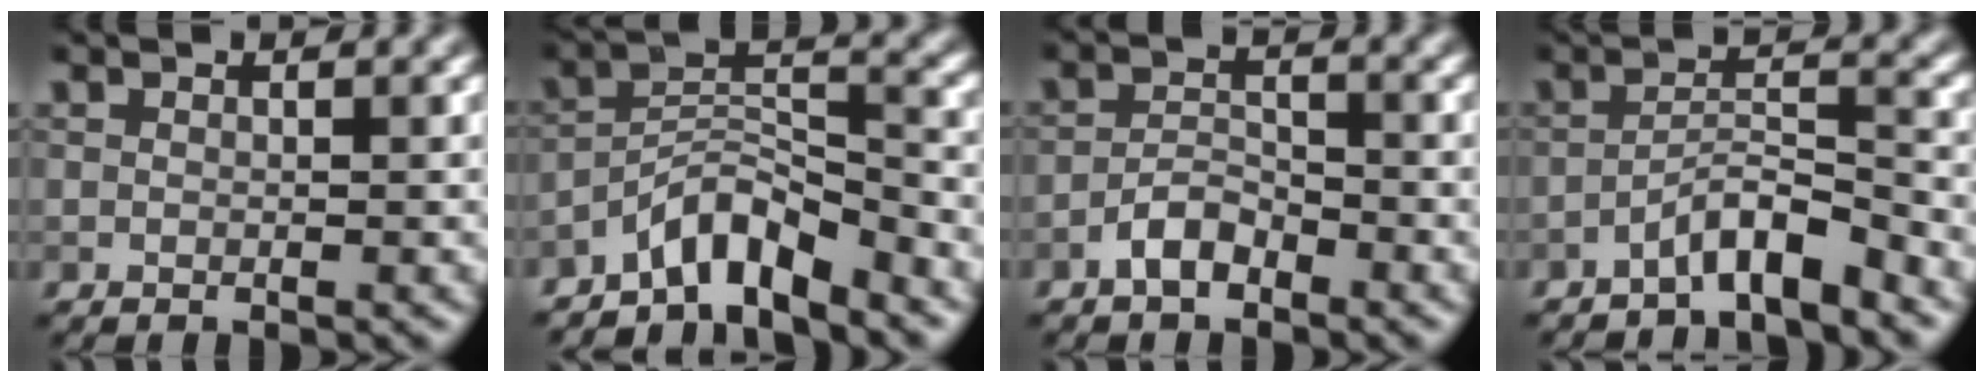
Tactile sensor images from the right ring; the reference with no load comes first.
{"total": 5.4, "force": [-4.3, 1.3, 2.9], "torque": [-0.043, 0.010, -0.086]}
{"total": 2.5, "force": [-1.8, 1.1, 1.4], "torque": [-0.026, 0.009, -0.038]}
{"total": 3.9, "force": [-3.0, 0.4, 2.4], "torque": [-0.038, 0.015, -0.061]}